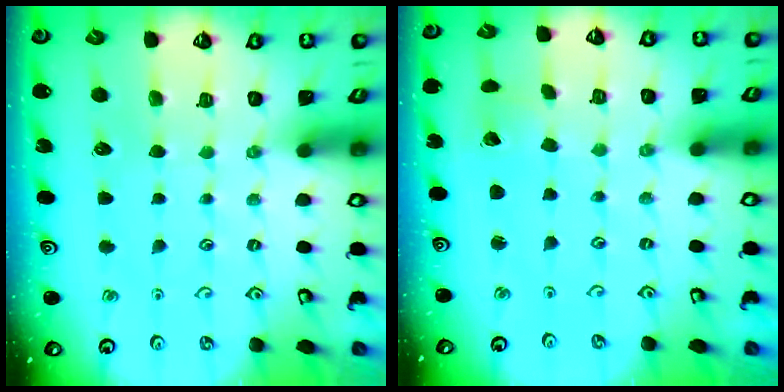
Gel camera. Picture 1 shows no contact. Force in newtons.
{"total": 2.3, "press": 2.3, "slide": 0.1}